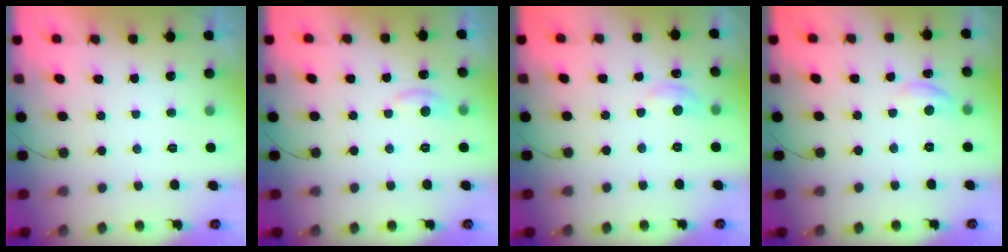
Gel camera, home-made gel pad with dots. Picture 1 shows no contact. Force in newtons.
{"total": 6.3, "press": 6.3, "slide": 0.7}
{"total": 6.2, "press": 6.2, "slide": 0.5}
{"total": 6.6, "press": 6.5, "slide": 0.7}